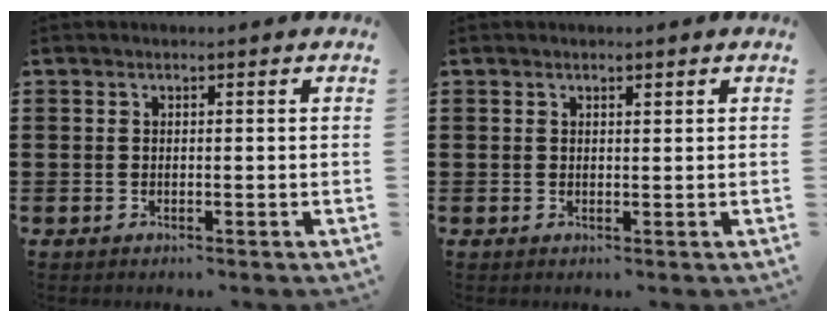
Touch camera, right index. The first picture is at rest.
{"total": 0.7, "force": [0.5, 0.3, 0.3], "torque": [-0.007, 0.002, 0.010]}